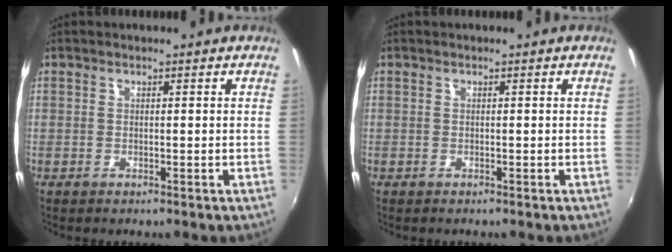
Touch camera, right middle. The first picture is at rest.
{"total": 0.0}